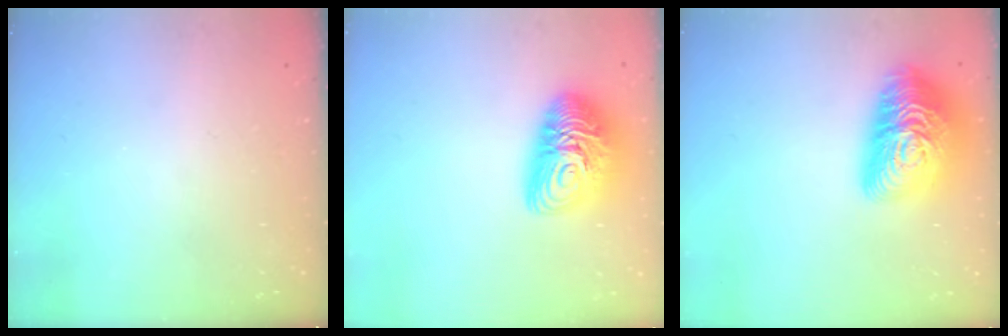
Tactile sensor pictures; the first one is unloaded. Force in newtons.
{"total": 14.0, "press": 14.0, "slide": 1.1}
{"total": 23.6, "press": 23.6, "slide": 0.9}